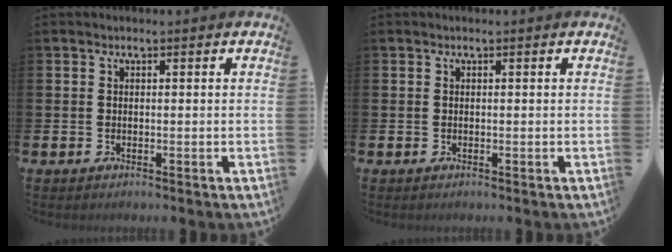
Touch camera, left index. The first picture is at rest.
{"total": 0.0}